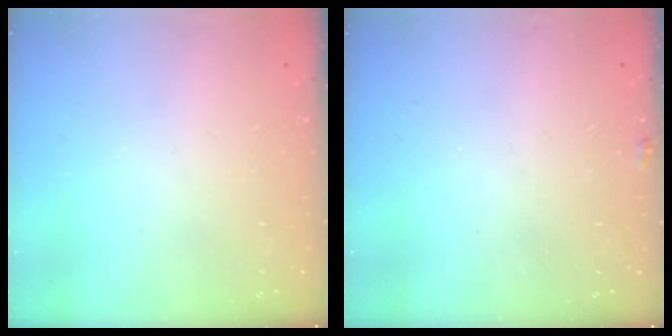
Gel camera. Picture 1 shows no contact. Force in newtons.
{"total": 3.1, "press": 3.1, "slide": 0.3}